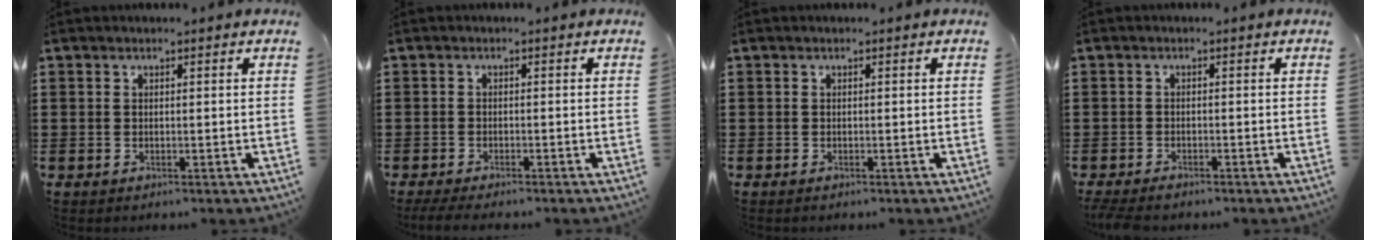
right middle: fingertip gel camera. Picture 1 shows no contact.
{"total": 1.5, "force": [-1.4, 0.1, 0.6], "torque": [-0.019, -0.005, -0.030]}
{"total": 0.0}
{"total": 1.3, "force": [-1.1, 0.3, 0.5], "torque": [-0.020, -0.003, -0.025]}